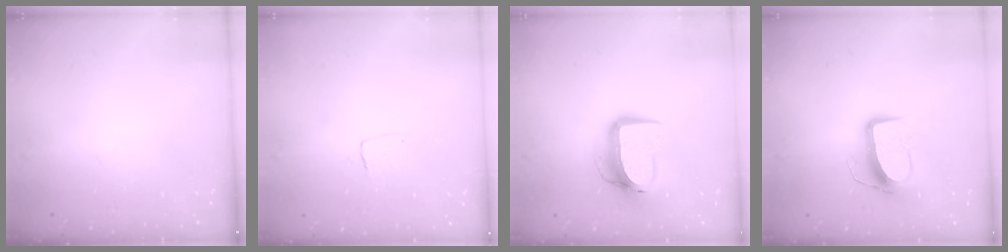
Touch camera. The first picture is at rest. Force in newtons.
{"total": 2.6, "press": 2.6, "slide": 0.1}
{"total": 12.3, "press": 12.3, "slide": 1.3}
{"total": 10.2, "press": 10.1, "slide": 0.5}